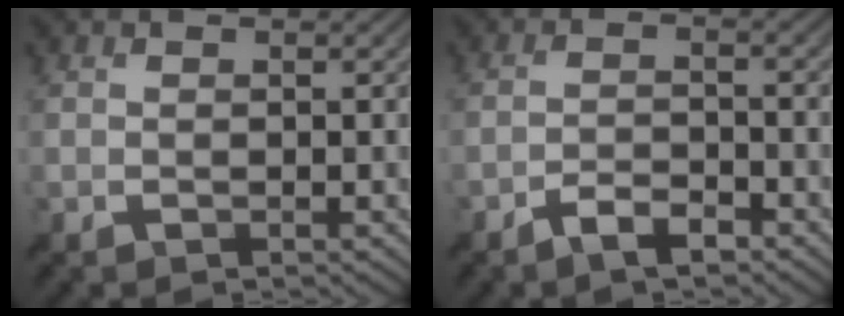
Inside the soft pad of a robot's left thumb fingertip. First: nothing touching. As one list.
[{"total": 3.3, "force": [-2.6, 0.9, 1.9], "torque": [-0.034, 0.003, -0.054]}]